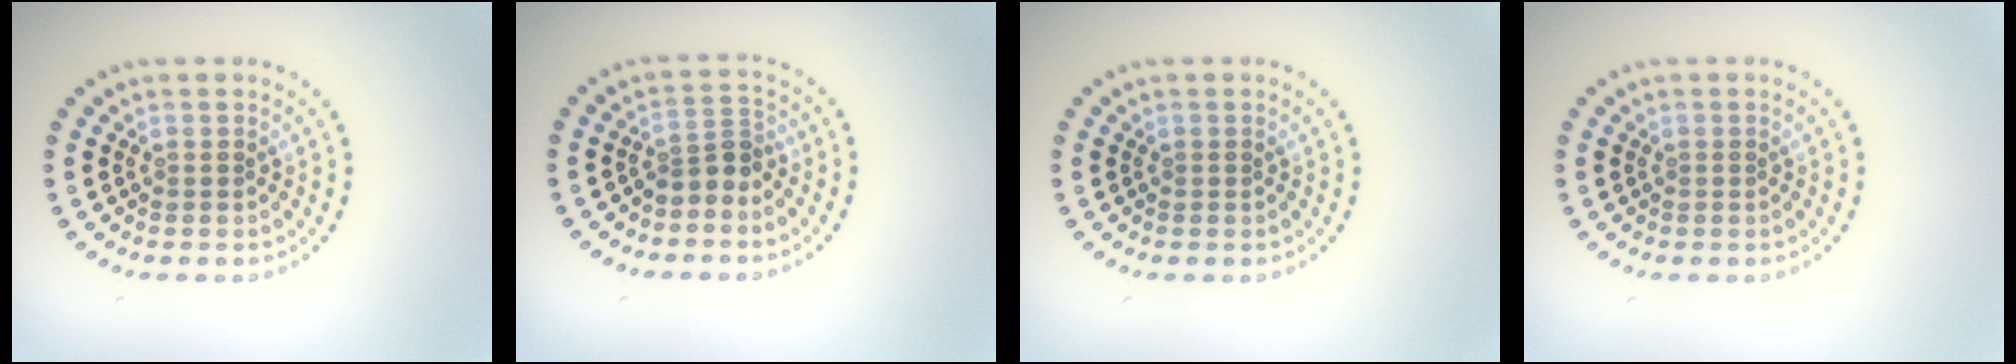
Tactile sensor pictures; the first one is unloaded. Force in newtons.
{"total": 2.4, "press": 1.8, "slide": 1.6}
{"total": 0.0}
{"total": 0.0}